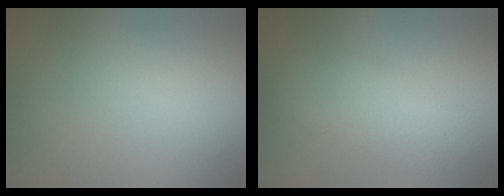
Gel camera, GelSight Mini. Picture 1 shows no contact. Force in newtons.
{"total": 4.4, "press": 4.4, "slide": 0.1}